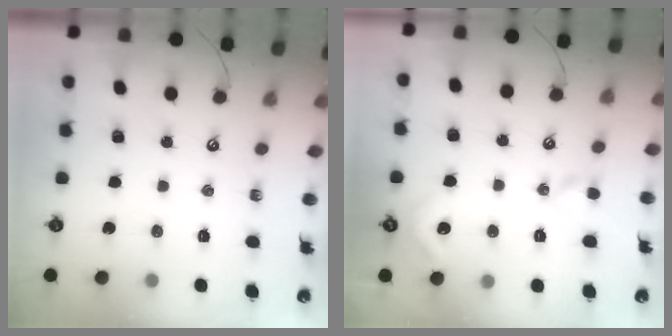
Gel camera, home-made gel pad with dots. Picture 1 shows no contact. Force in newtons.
{"total": 4.1, "press": 4.0, "slide": 0.9}